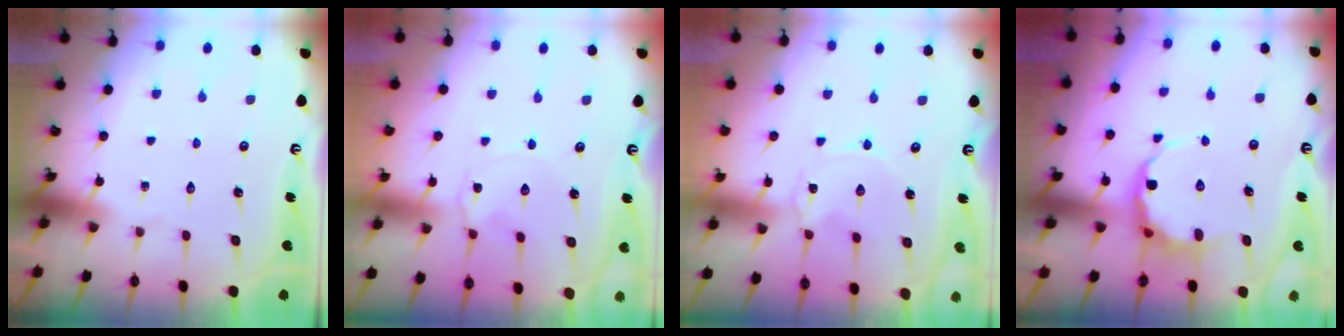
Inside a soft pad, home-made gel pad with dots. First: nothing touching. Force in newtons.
{"total": 0.0}
{"total": 0.0}
{"total": 7.2, "press": 7.0, "slide": 1.6}